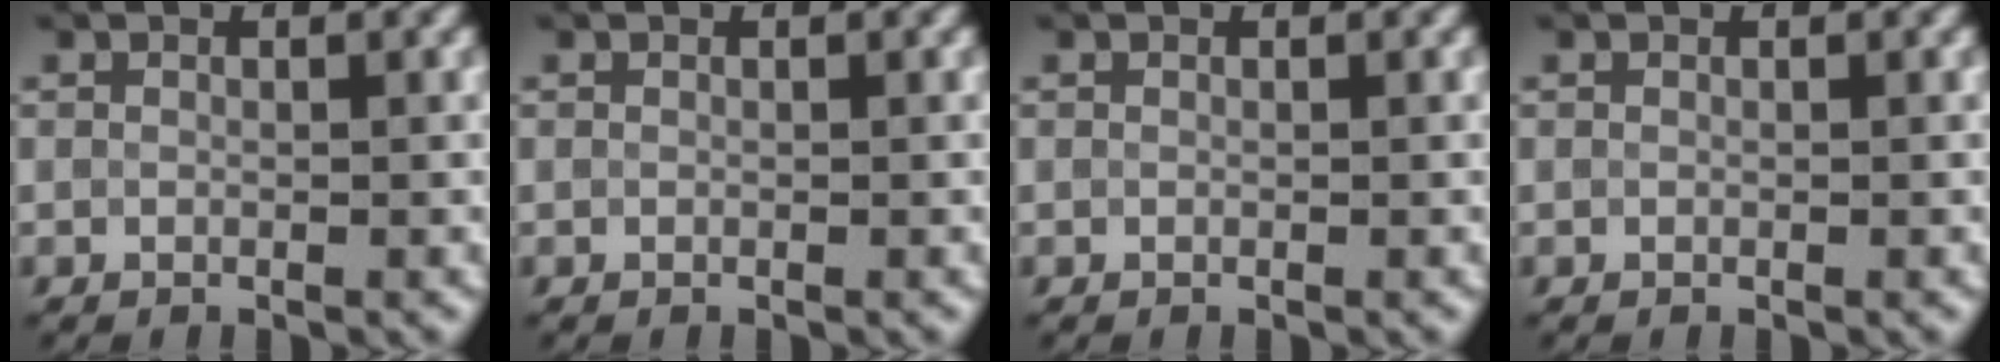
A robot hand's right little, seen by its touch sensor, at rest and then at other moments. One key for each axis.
{"total": 0.0}
{"total": 0.0}
{"total": 0.0}